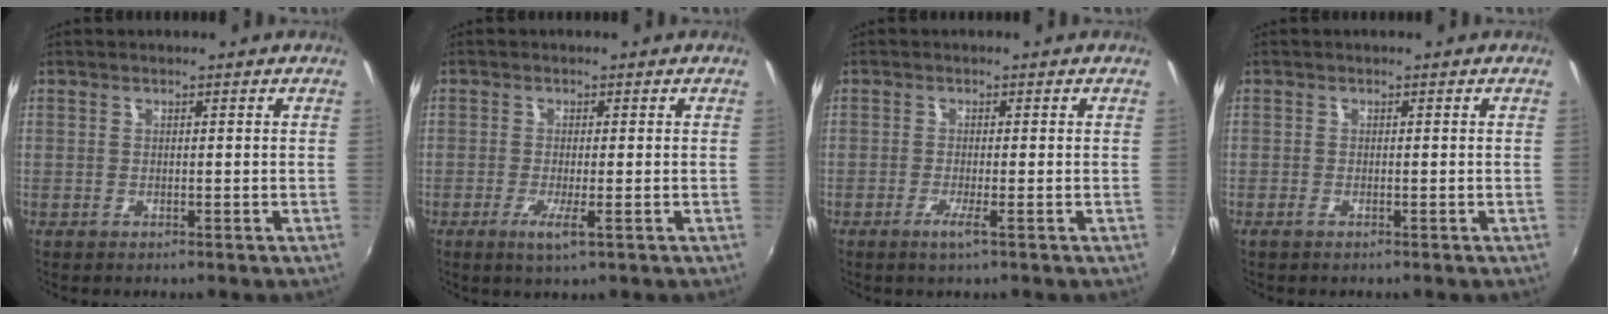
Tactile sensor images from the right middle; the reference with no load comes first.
{"total": 3.3, "force": [-1.4, 0.0, 3.0], "torque": [-0.065, -0.011, -0.027]}
{"total": 2.2, "force": [-1.2, -0.4, 1.8], "torque": [-0.040, -0.007, -0.027]}
{"total": 0.9, "force": [-0.6, 0.1, 0.6], "torque": [-0.014, -0.003, -0.014]}